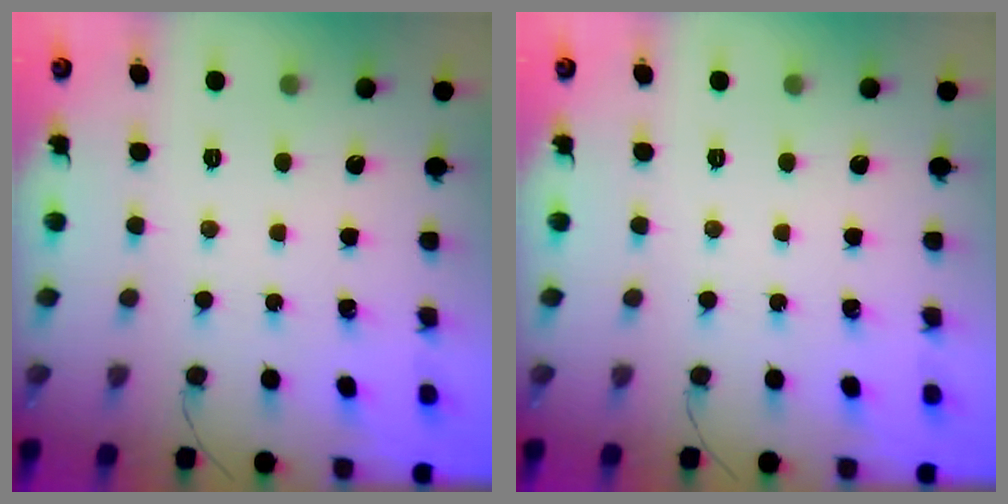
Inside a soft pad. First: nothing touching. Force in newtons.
{"total": 0.0}